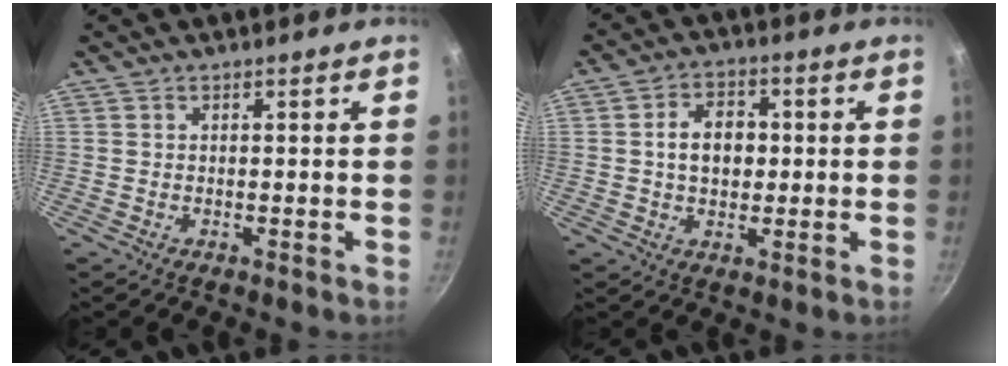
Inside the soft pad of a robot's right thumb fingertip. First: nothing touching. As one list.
[{"total": 7.4, "force": [0.4, 5.4, 5.0], "torque": [-0.054, 0.012, 0.002]}]